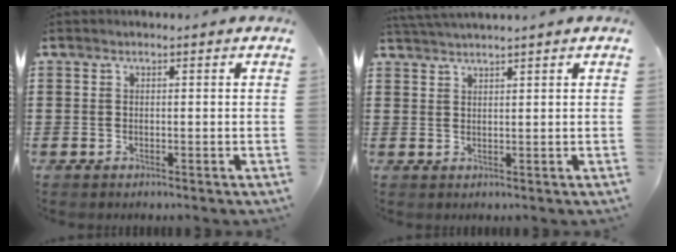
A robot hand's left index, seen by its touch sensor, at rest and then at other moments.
{"total": 1.8, "force": [1.8, -0.3, 0.4], "torque": [-0.010, 0.002, 0.035]}